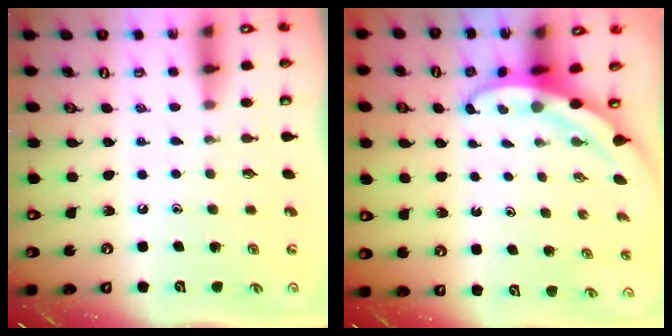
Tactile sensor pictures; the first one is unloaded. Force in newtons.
{"total": 3.8, "press": 3.7, "slide": 0.5}